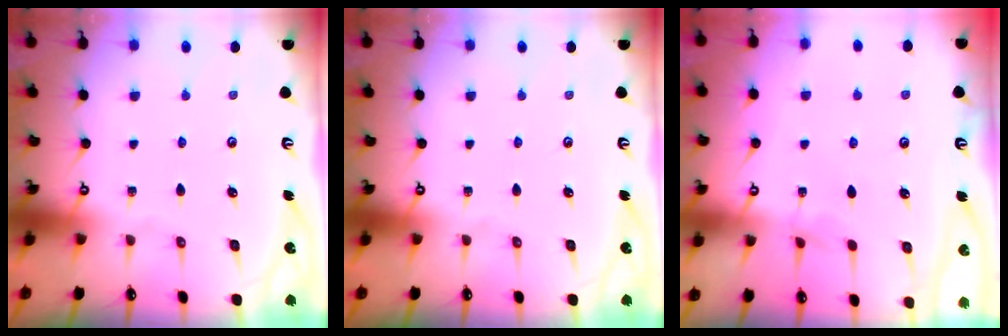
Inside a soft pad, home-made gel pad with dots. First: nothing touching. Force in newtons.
{"total": 0.0}
{"total": 3.5, "press": 3.5, "slide": 0.2}